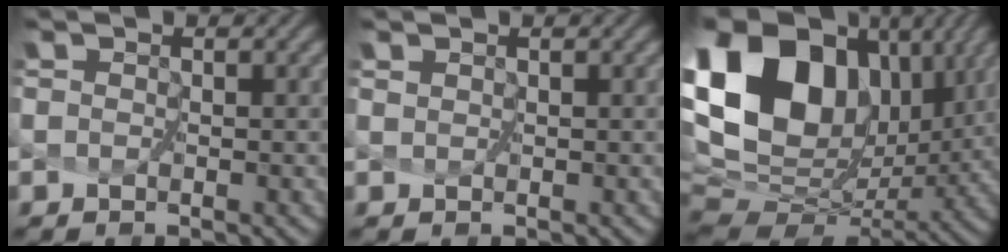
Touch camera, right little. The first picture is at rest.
{"total": 0.5, "force": [0.5, 0.1, 0.2], "torque": [0.001, 0.001, 0.005]}
{"total": 17.9, "force": [7.0, 11.9, 11.4], "torque": [-0.244, 0.033, 0.136]}